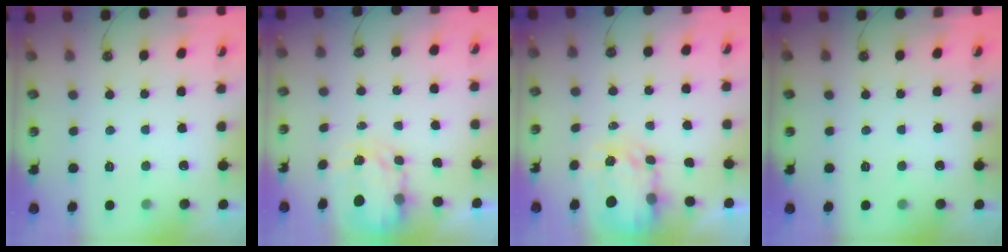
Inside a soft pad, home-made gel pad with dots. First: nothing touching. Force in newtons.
{"total": 3.7, "press": 3.7, "slide": 0.3}
{"total": 5.0, "press": 5.0, "slide": 0.4}
{"total": 0.0}